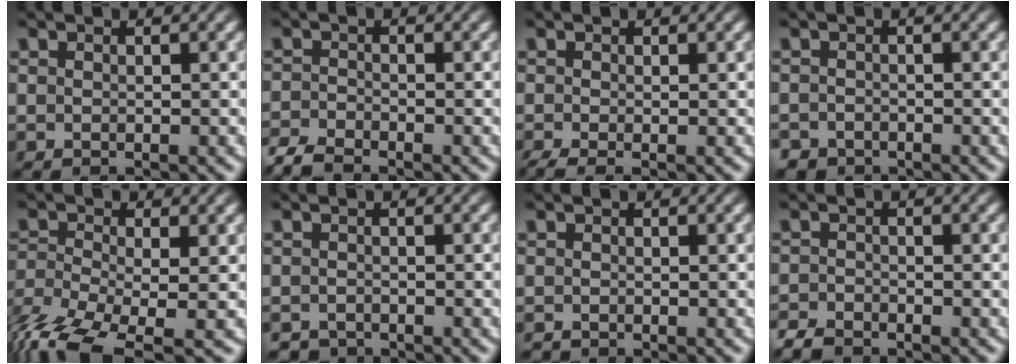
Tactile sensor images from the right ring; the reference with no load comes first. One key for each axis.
{"total": 2.4, "fx": -2.3, "fy": 0.5, "fz": 0.2, "tx": -0.004, "ty": -0.015, "tz": -0.040}
{"total": 1.9, "fx": -1.3, "fy": 0.9, "fz": 1.1, "tx": -0.024, "ty": -0.016, "tz": -0.014}
{"total": 2.2, "fx": -2.0, "fy": 1.0, "fz": -0.4, "tx": 0.005, "ty": -0.021, "tz": -0.028}
{"total": 7.0, "fx": -4.8, "fy": 3.1, "fz": 4.0, "tx": -0.102, "ty": -0.051, "tz": -0.053}
{"total": 2.2, "fx": -2.1, "fy": 0.4, "fz": -0.3, "tx": 0.002, "ty": -0.021, "tz": -0.030}
{"total": 0.7, "fx": -0.7, "fy": 0.0, "fz": -0.2, "tx": 0.002, "ty": -0.012, "tz": -0.007}
{"total": 2.1, "fx": -2.0, "fy": 0.5, "fz": -0.1, "tx": 0.000, "ty": -0.015, "tz": -0.035}